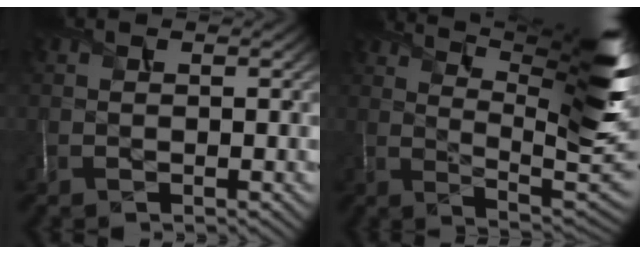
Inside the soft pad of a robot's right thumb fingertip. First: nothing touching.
{"total": 16.1, "force": [9.2, 4.0, 12.6], "torque": [-0.195, 0.011, 0.144]}